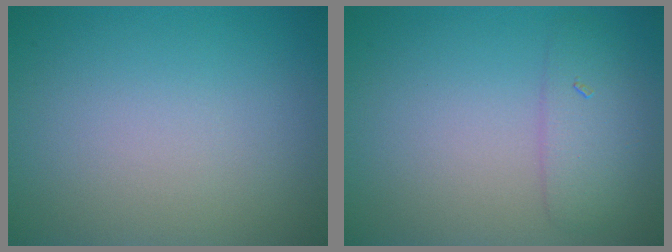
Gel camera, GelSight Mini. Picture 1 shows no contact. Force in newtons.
{"total": 2.7, "press": 2.7, "slide": 0.1}